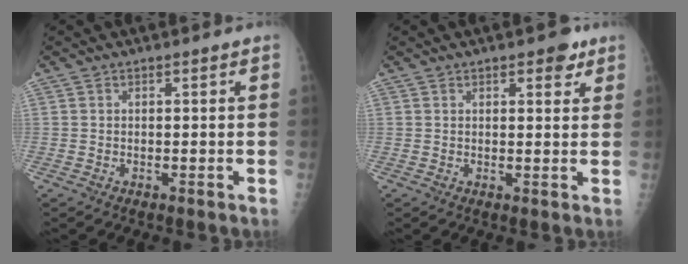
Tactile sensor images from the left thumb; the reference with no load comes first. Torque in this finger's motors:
{"motor_torque": [-0.15, -0.05, -0.15, -0.06, 0.00]}